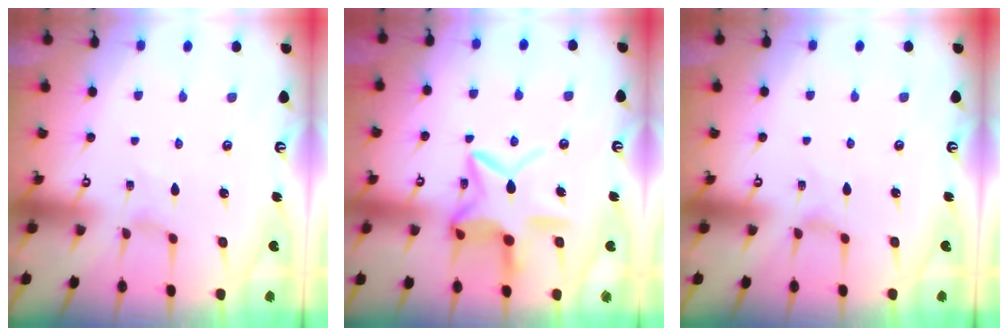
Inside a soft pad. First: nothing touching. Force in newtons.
{"total": 14.2, "press": 14.1, "slide": 1.1}
{"total": 0.6, "press": 0.5, "slide": 0.2}